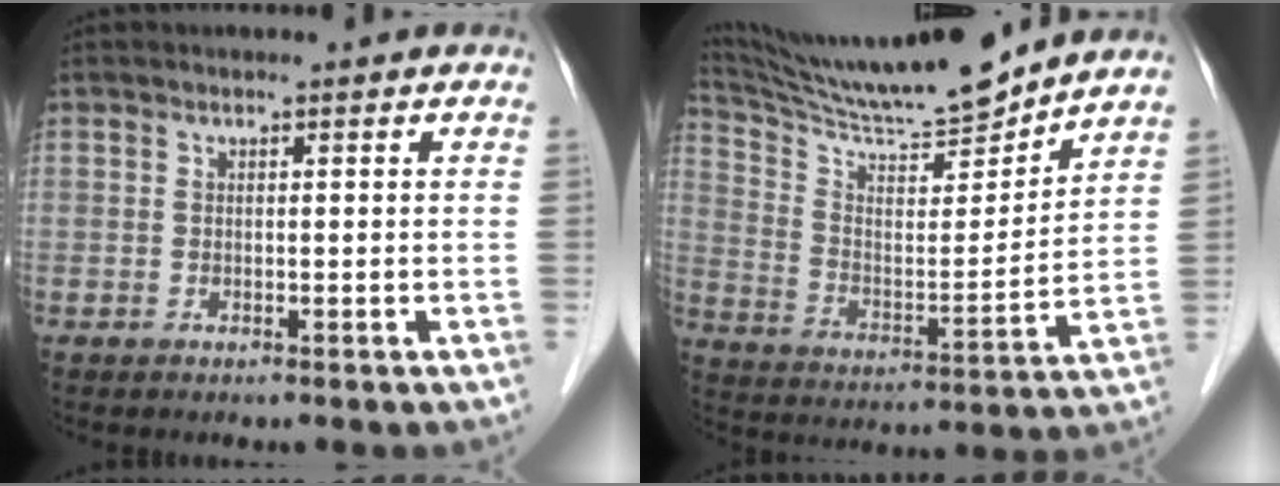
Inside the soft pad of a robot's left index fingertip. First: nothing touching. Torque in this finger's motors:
{"motor_torque": [-0.52, -0.92, 0.18, 0.07]}